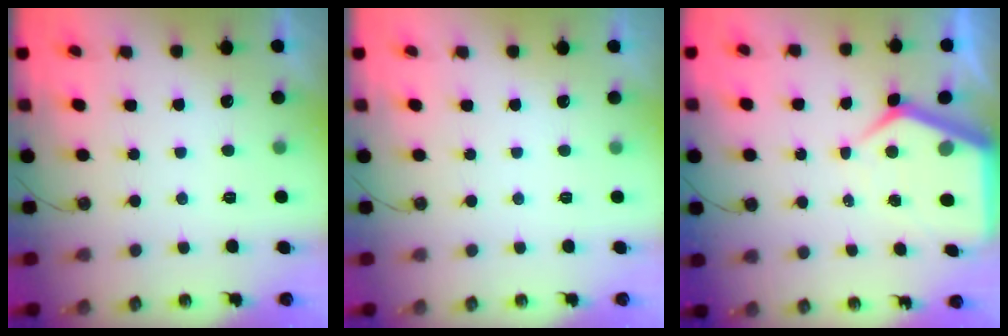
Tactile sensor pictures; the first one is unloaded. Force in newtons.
{"total": 0.0}
{"total": 8.0, "press": 8.0, "slide": 0.8}